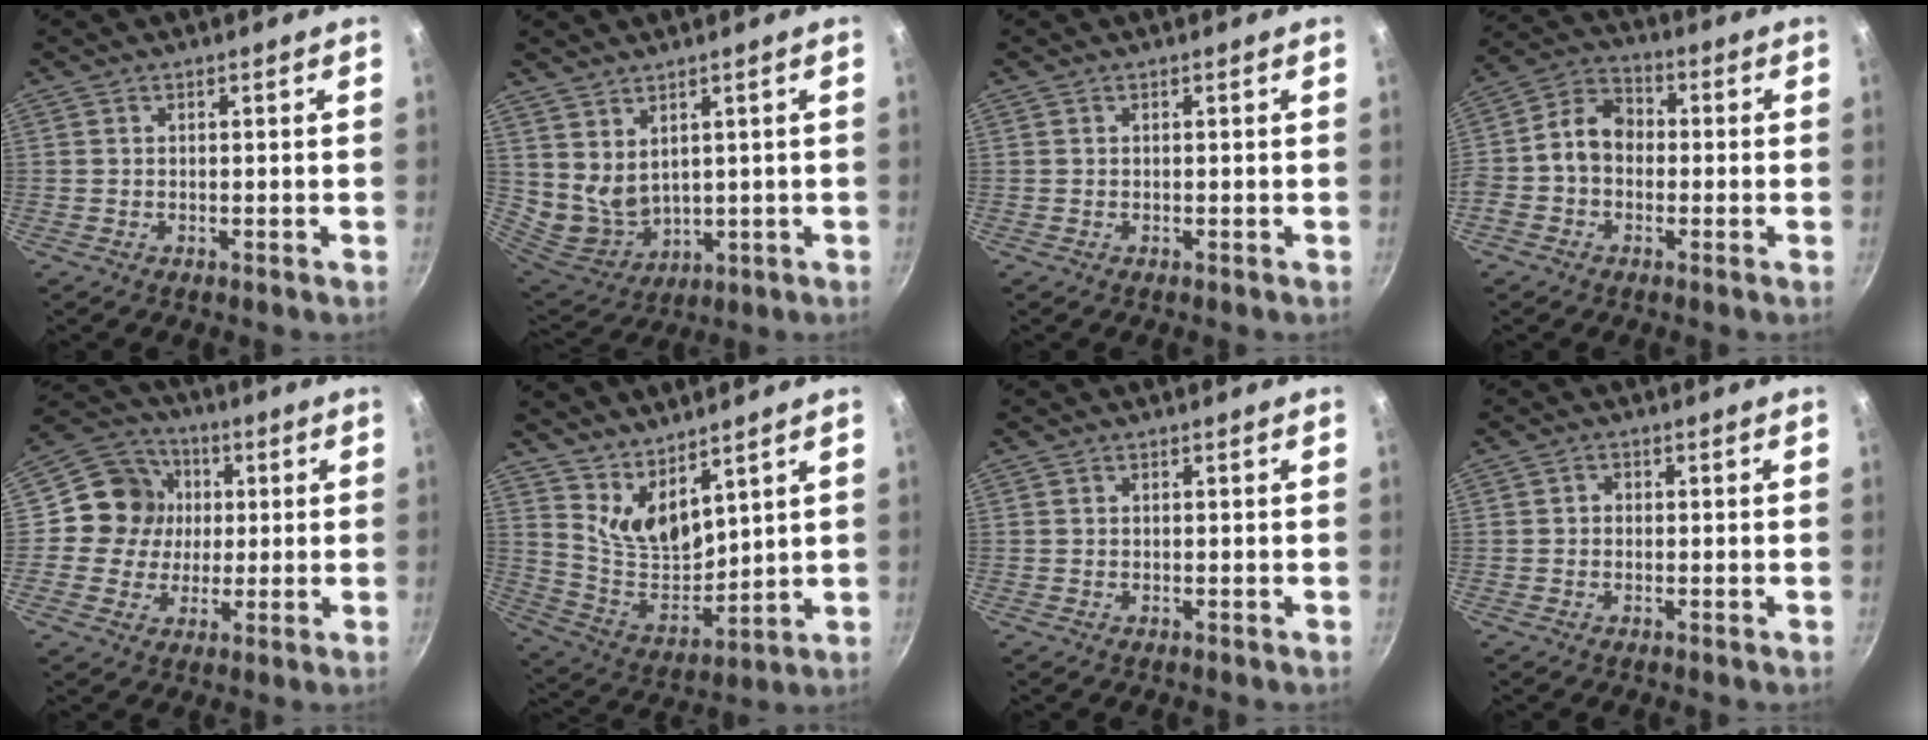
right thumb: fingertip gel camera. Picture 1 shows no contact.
{"total": 8.1, "force": [3.7, 5.5, 4.6], "torque": [-0.078, -0.042, 0.093]}
{"total": 0.0}
{"total": 8.5, "force": [-0.8, 6.7, 5.1], "torque": [-0.065, 0.027, -0.038]}
{"total": 11.3, "force": [1.2, 10.7, 3.5], "torque": [-0.024, 0.015, 0.000]}
{"total": 10.5, "force": [7.3, 4.3, 6.3], "torque": [-0.092, -0.087, 0.153]}
{"total": 0.0}
{"total": 1.2, "force": [-0.2, 1.1, 0.4], "torque": [-0.005, 0.004, -0.005]}